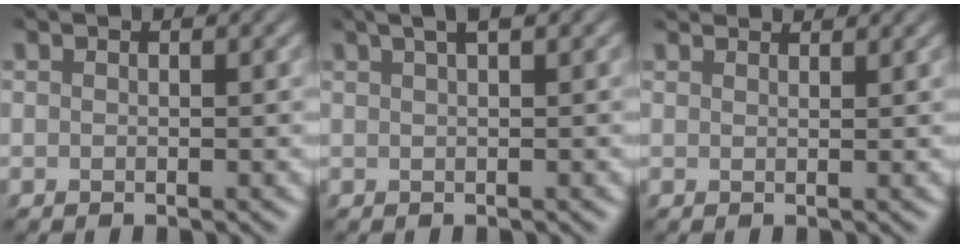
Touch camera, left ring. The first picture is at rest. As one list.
[{"total": 2.6, "force": [1.5, 0.8, 2.0], "torque": [-0.018, 0.004, 0.015]}, {"total": 3.1, "force": [2.9, 0.4, 0.9], "torque": [-0.015, 0.002, 0.035]}]